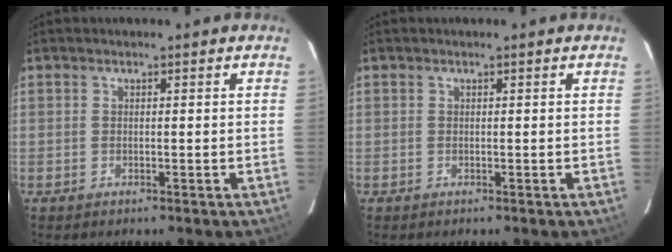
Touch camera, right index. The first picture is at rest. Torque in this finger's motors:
{"motor_torque": [0.00, 0.00, 0.01, 0.00]}